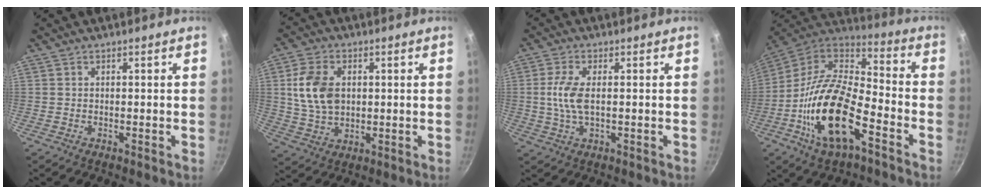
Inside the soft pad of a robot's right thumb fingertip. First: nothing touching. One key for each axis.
{"total": 10.5, "fx": 1.7, "fy": 7.2, "fz": 7.5, "tx": -0.127, "ty": -0.005, "tz": 0.034}
{"total": 6.1, "fx": 0.2, "fy": 2.5, "fz": 5.5, "tx": -0.124, "ty": 0.000, "tz": 0.002}
{"total": 21.7, "fx": -8.1, "fy": 9.7, "fz": 17.6, "tx": -0.322, "ty": 0.043, "tz": -0.166}